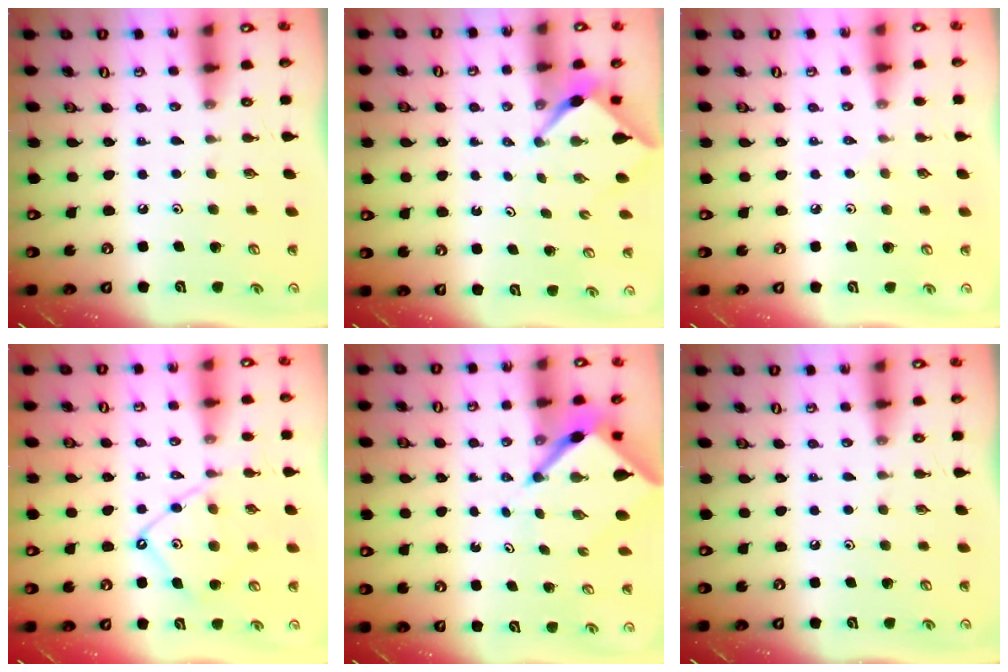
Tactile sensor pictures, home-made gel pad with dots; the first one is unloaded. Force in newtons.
{"total": 2.4, "press": 2.4, "slide": 0.3}
{"total": 1.9, "press": 1.9, "slide": 0.5}
{"total": 10.5, "press": 10.4, "slide": 1.0}
{"total": 6.4, "press": 6.4, "slide": 0.6}
{"total": 0.0}